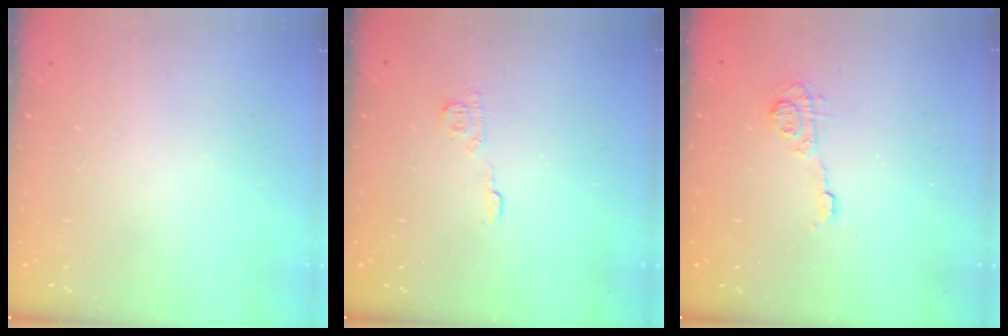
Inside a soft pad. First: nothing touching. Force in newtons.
{"total": 5.4, "press": 5.4, "slide": 0.3}
{"total": 5.7, "press": 5.7, "slide": 0.8}